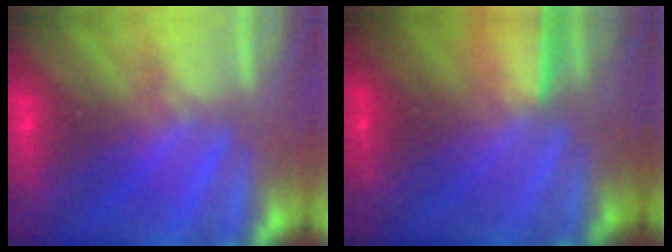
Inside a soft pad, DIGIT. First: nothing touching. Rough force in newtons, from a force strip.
{"total": 1.6}